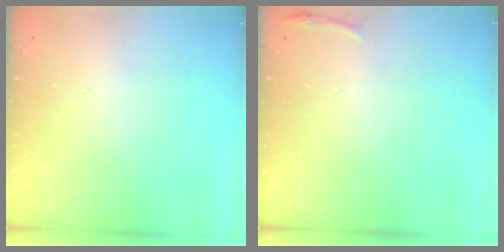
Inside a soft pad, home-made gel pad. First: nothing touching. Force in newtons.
{"total": 3.0, "press": 1.9, "slide": 2.3}